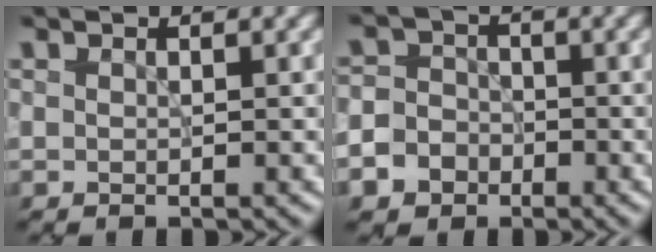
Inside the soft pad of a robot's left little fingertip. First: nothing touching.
{"total": 5.7, "force": [-3.0, 4.7, 1.4], "torque": [-0.016, -0.012, -0.066]}